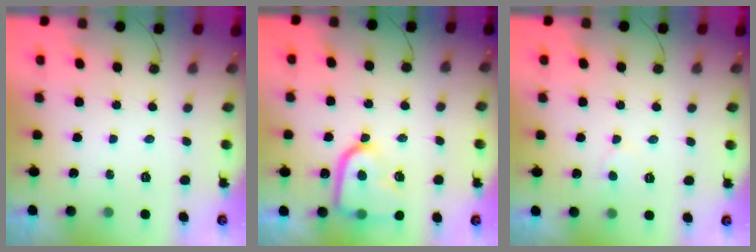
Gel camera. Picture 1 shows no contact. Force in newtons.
{"total": 15.3, "press": 15.3, "slide": 1.2}
{"total": 3.4, "press": 3.4, "slide": 0.3}